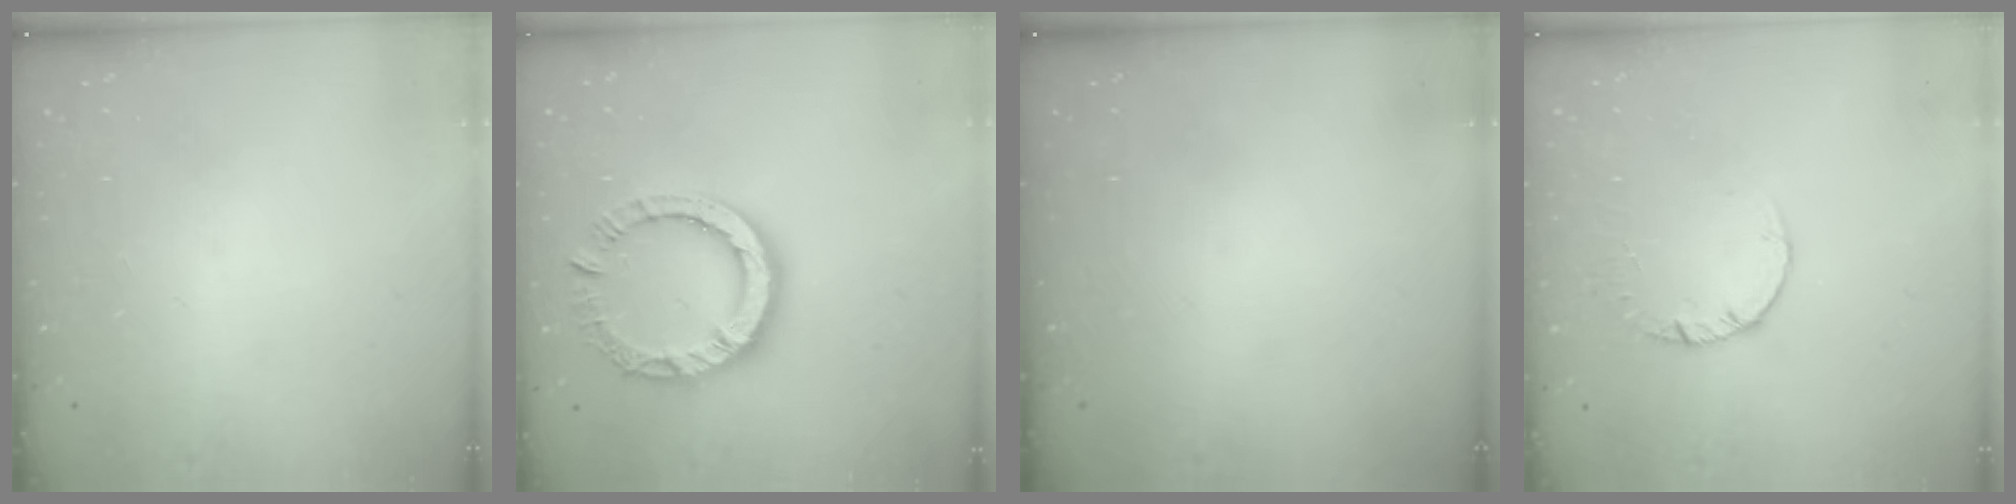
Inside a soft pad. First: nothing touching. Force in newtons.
{"total": 11.7, "press": 11.6, "slide": 1.4}
{"total": 0.0}
{"total": 2.5, "press": 2.5, "slide": 0.2}